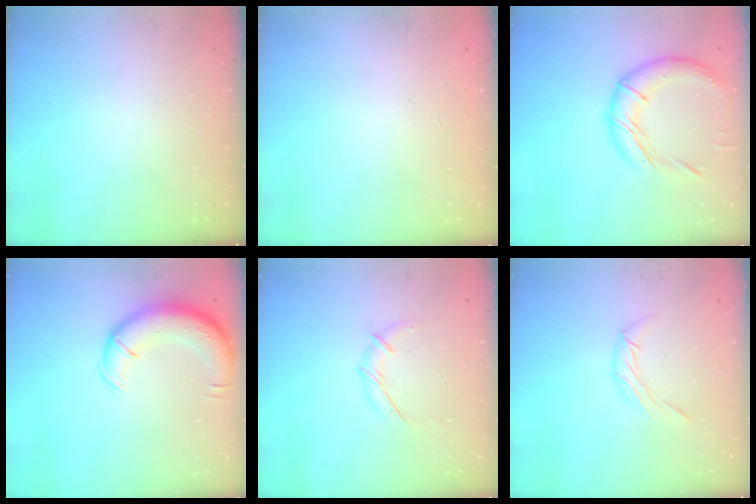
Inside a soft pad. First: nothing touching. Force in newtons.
{"total": 0.6, "press": 0.6, "slide": 0.2}
{"total": 15.8, "press": 15.7, "slide": 1.7}
{"total": 13.4, "press": 12.9, "slide": 3.5}
{"total": 5.9, "press": 5.7, "slide": 1.3}
{"total": 6.6, "press": 6.6, "slide": 0.6}